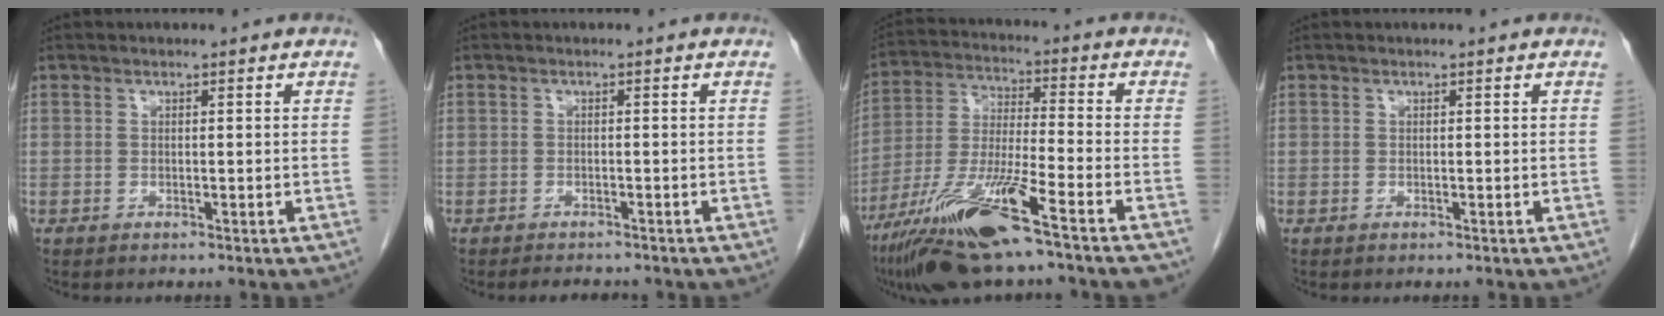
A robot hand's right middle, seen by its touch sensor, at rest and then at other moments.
{"total": 2.6, "force": [-2.4, 0.8, 0.7], "torque": [-0.014, -0.007, -0.032]}
{"total": 16.4, "force": [-10.4, 1.0, 12.7], "torque": [-0.254, -0.039, -0.189]}
{"total": 0.0}